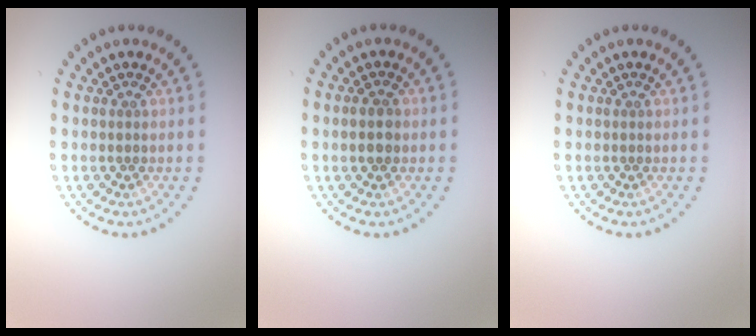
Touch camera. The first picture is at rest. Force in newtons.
{"total": 1.3, "press": 1.3, "slide": 0.1}
{"total": 0.0}